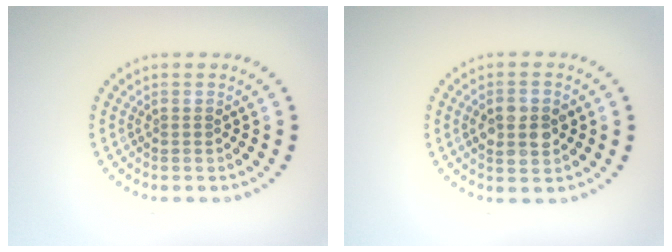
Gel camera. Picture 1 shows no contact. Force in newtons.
{"total": 3.9, "press": 3.9, "slide": 0.0}